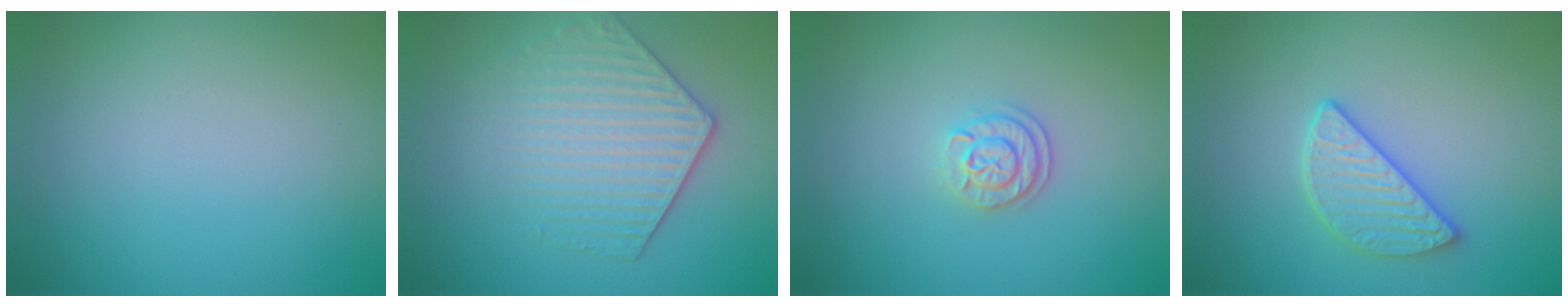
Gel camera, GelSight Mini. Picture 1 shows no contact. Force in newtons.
{"total": 4.4, "press": 3.8, "slide": 2.3}
{"total": 2.0, "press": 1.9, "slide": 0.8}
{"total": 2.9, "press": 2.6, "slide": 1.1}